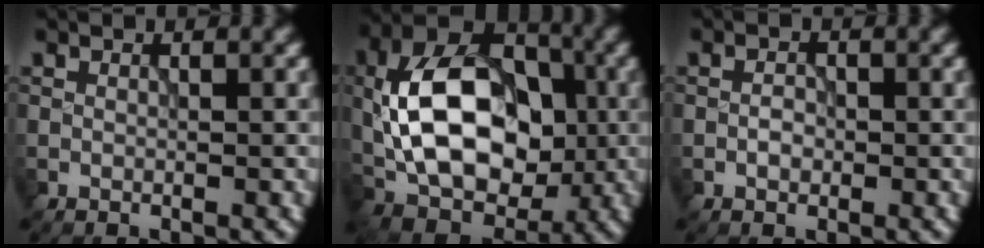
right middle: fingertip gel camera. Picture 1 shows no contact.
{"total": 12.7, "force": [-0.5, 8.2, 9.6], "torque": [-0.170, 0.017, -0.018]}
{"total": 1.1, "force": [-0.4, 0.8, 0.8], "torque": [-0.014, 0.003, -0.010]}